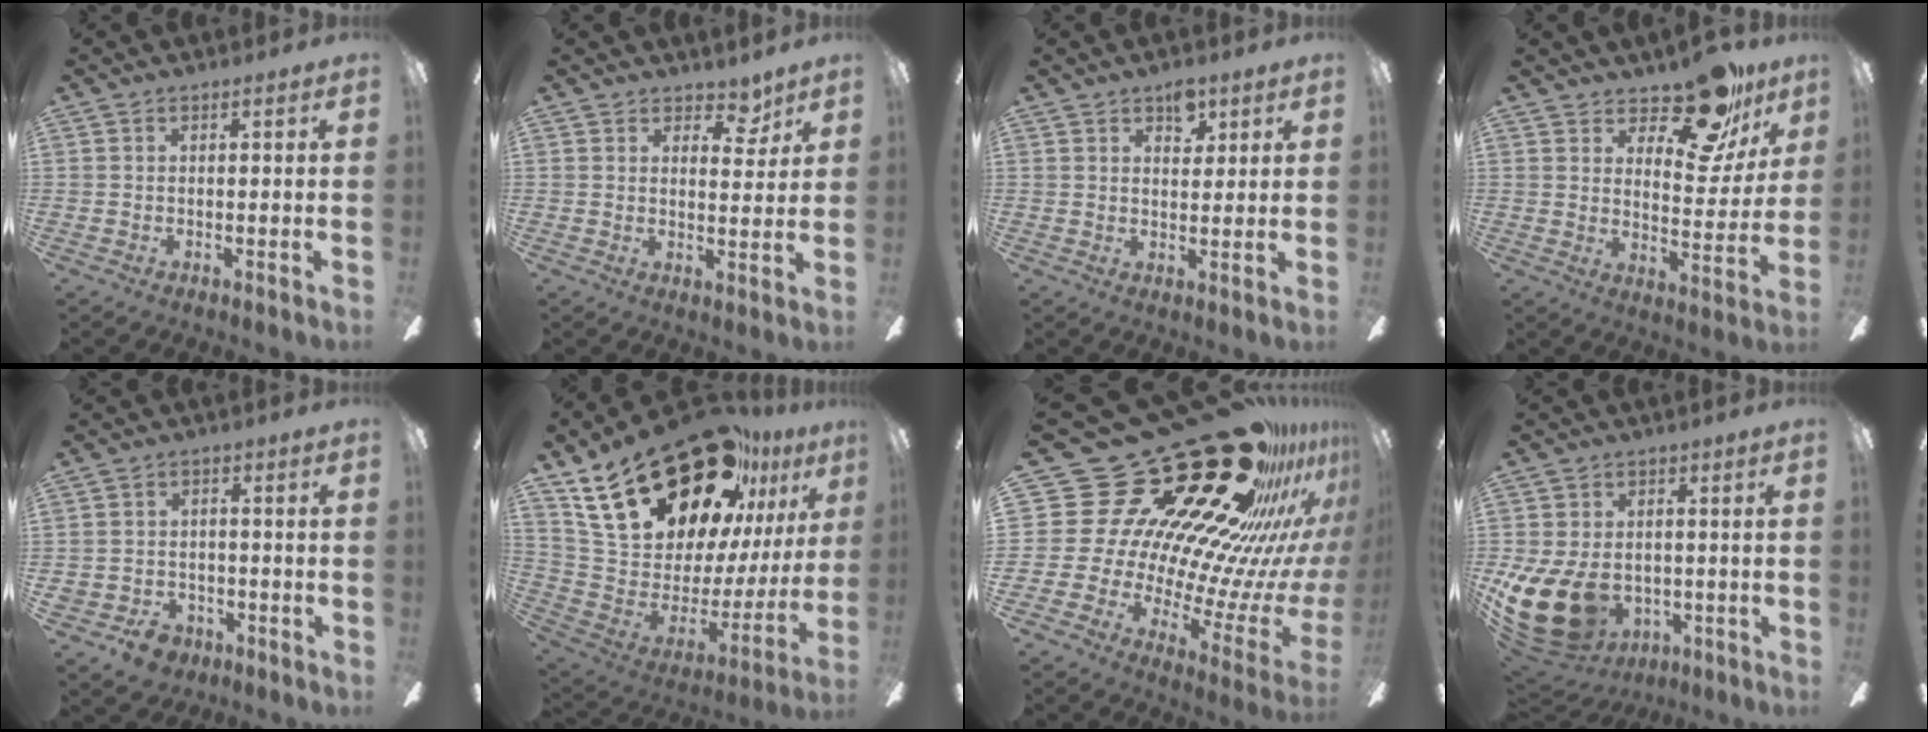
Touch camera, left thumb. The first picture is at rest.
{"total": 5.4, "force": [4.2, 2.6, 2.1], "torque": [-0.013, -0.024, 0.071]}
{"total": 5.2, "force": [3.4, 3.1, 2.6], "torque": [-0.018, -0.012, 0.054]}
{"total": 16.8, "force": [12.5, 7.0, 8.8], "torque": [-0.125, -0.080, 0.213]}
{"total": 6.5, "force": [-3.8, 4.9, 1.9], "torque": [-0.031, 0.034, -0.069]}
{"total": 32.2, "force": [20.8, 14.9, 19.5], "torque": [-0.335, -0.128, 0.382]}
{"total": 36.4, "force": [23.9, 17.9, 20.9], "torque": [-0.263, -0.256, 0.486]}
{"total": 17.8, "force": [-4.5, 12.5, 11.9], "torque": [-0.249, 0.013, -0.068]}